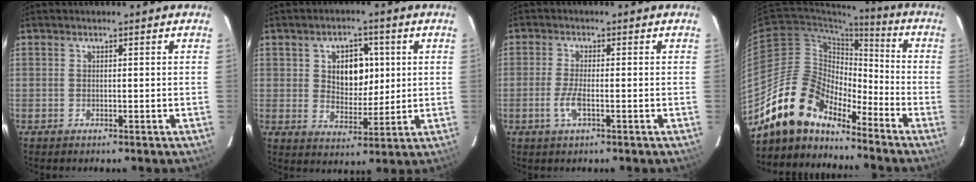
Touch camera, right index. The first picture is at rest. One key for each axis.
{"total": 8.2, "fx": 2.0, "fy": 5.6, "fz": 5.6, "tx": -0.091, "ty": 0.012, "tz": 0.041}
{"total": 3.6, "fx": -1.4, "fy": 0.7, "fz": 3.3, "tx": -0.073, "ty": -0.004, "tz": -0.028}
{"total": 15.5, "fx": -13.3, "fy": 6.3, "fz": 5.2, "tx": -0.103, "ty": 0.019, "tz": -0.244}